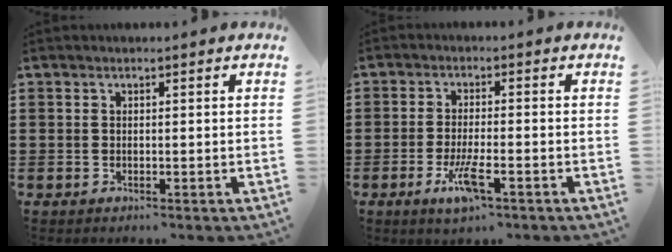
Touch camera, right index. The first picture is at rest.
{"total": 5.4, "force": [-2.5, 1.0, 4.7], "torque": [-0.094, -0.012, -0.044]}